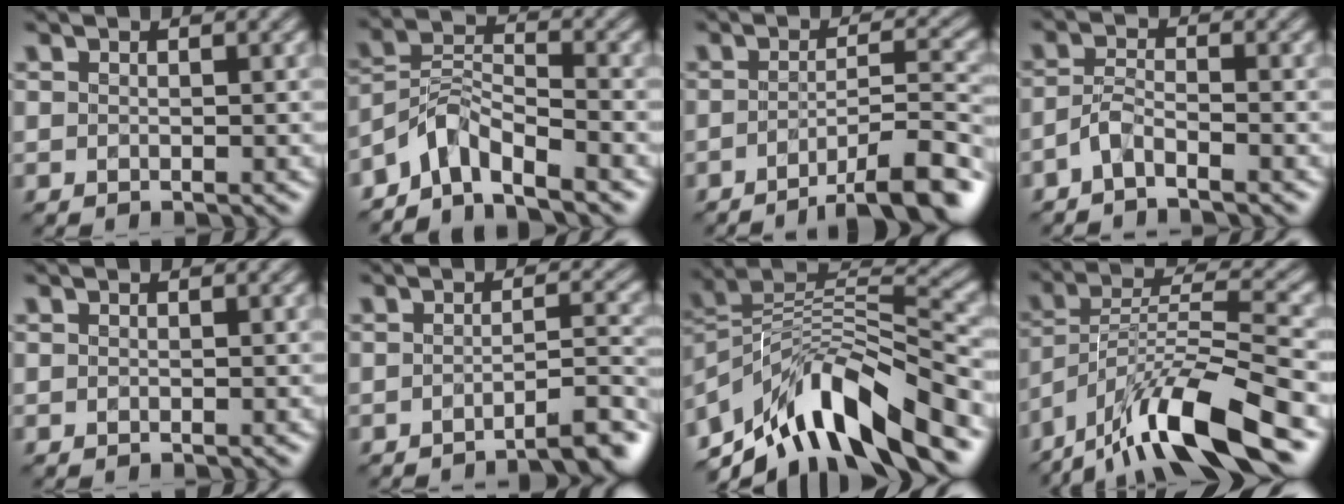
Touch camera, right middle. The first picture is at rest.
{"total": 4.7, "force": [-3.9, 1.6, 2.0], "torque": [-0.029, 0.009, -0.085]}
{"total": 7.5, "force": [-4.8, 1.6, 5.5], "torque": [-0.072, 0.010, -0.074]}
{"total": 2.0, "force": [-1.6, 0.4, 1.2], "torque": [-0.028, 0.006, -0.041]}
{"total": 0.0}
{"total": 4.6, "force": [-3.4, 0.9, 2.9], "torque": [-0.025, 0.021, -0.052]}
{"total": 10.7, "force": [-6.3, 4.1, 7.6], "torque": [-0.129, 0.021, -0.118]}
{"total": 11.9, "force": [-8.6, 2.5, 7.8], "torque": [-0.142, 0.017, -0.161]}